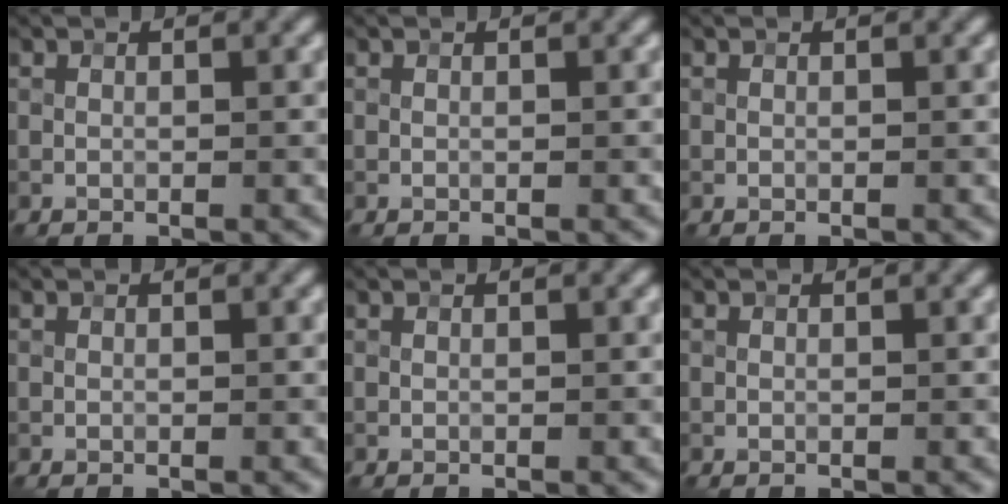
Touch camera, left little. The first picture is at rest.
{"total": 0.0}
{"total": 0.0}
{"total": 0.0}
{"total": 0.0}
{"total": 0.0}